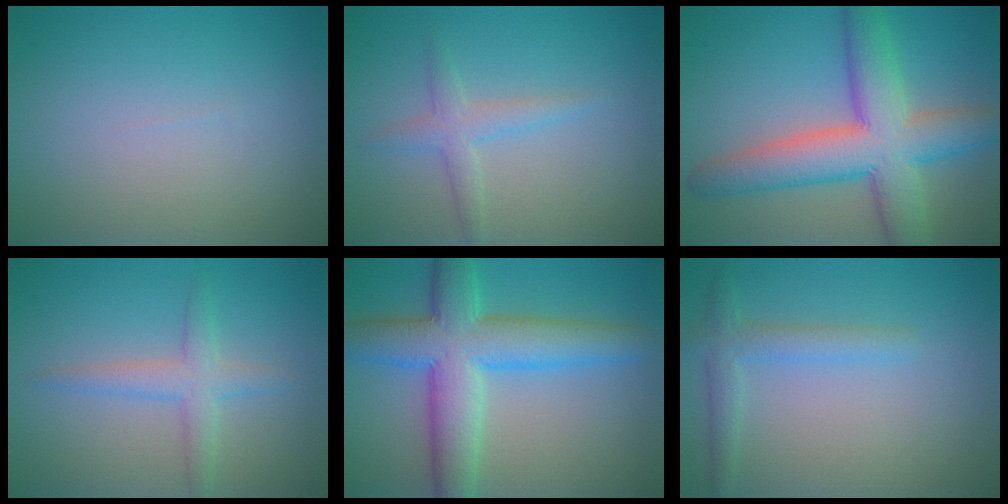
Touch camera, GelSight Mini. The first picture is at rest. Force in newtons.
{"total": 2.1, "press": 2.1, "slide": 0.1}
{"total": 9.0, "press": 9.0, "slide": 0.6}
{"total": 2.7, "press": 2.7, "slide": 0.1}
{"total": 8.0, "press": 8.0, "slide": 0.3}
{"total": 2.4, "press": 2.4, "slide": 0.0}